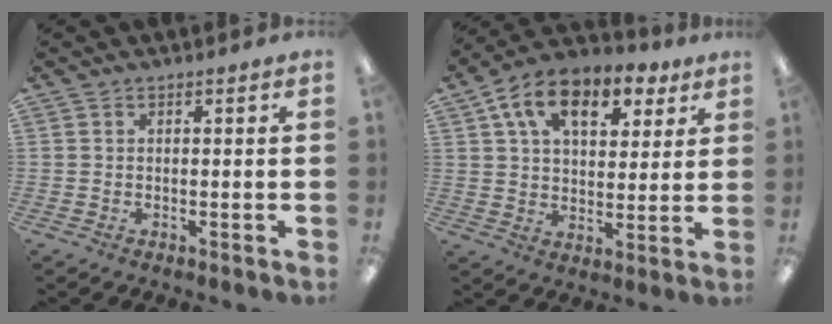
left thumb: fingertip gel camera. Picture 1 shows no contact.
{"total": 13.1, "force": [7.1, 7.5, 8.1], "torque": [-0.126, -0.021, 0.124]}